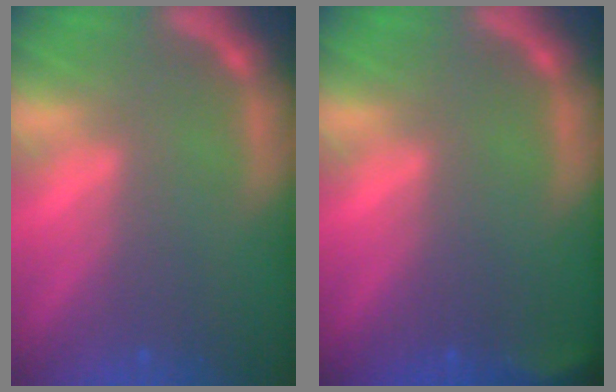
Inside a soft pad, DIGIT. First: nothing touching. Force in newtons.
{"total": 2.4}